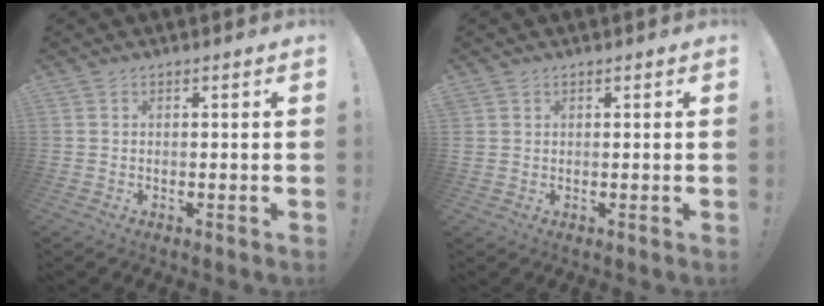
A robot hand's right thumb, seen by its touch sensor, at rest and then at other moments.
{"total": 1.2, "force": [0.6, 0.9, 0.3], "torque": [0.003, -0.001, 0.011]}